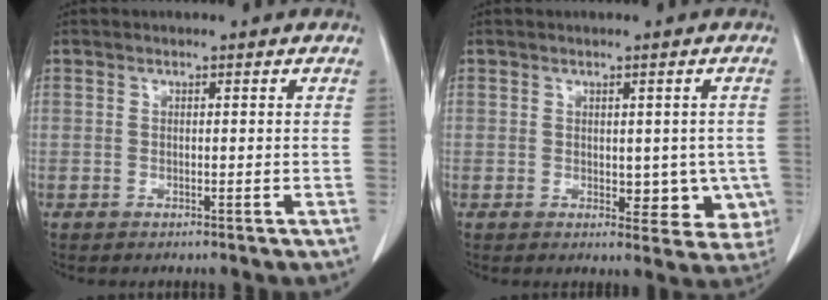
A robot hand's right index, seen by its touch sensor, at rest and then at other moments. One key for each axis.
{"total": 6.2, "fx": -0.7, "fy": 3.8, "fz": 4.8, "tx": -0.027, "ty": 0.001, "tz": -0.001}